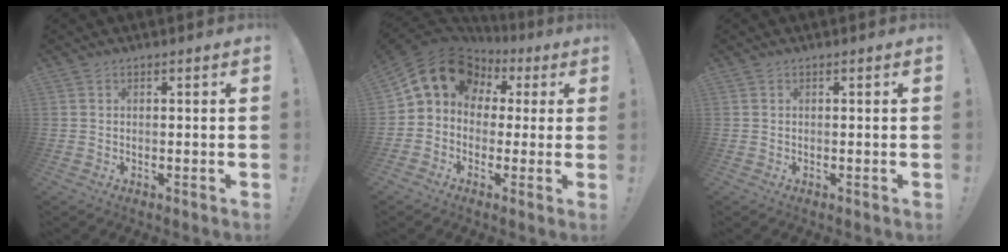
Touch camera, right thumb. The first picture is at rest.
{"total": 14.6, "force": [5.2, 11.5, 7.4], "torque": [-0.114, -0.017, 0.105]}
{"total": 0.0}